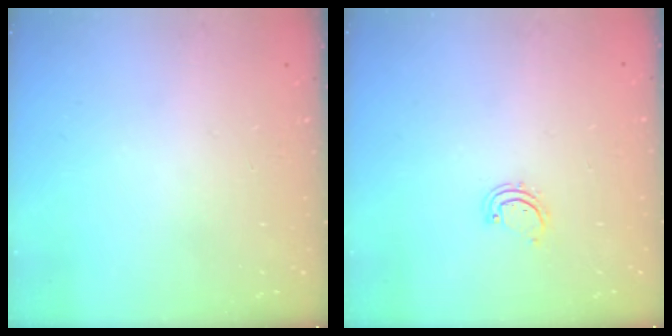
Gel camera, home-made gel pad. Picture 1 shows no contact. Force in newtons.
{"total": 2.5, "press": 2.5, "slide": 0.3}